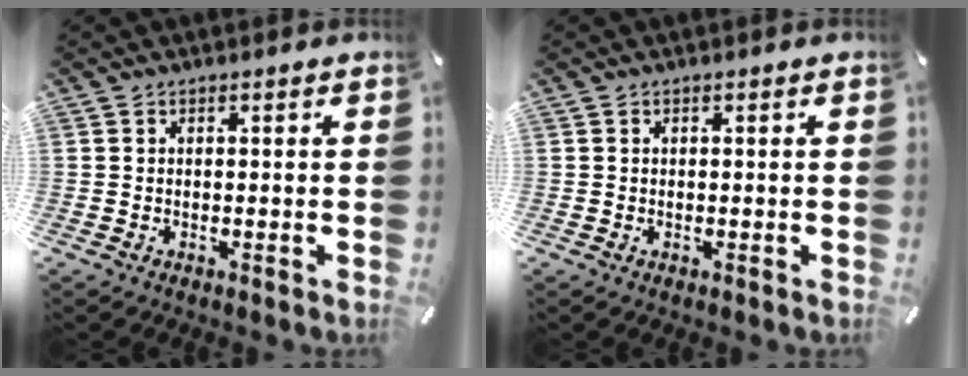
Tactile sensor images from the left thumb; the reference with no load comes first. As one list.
[{"total": 0.0}]